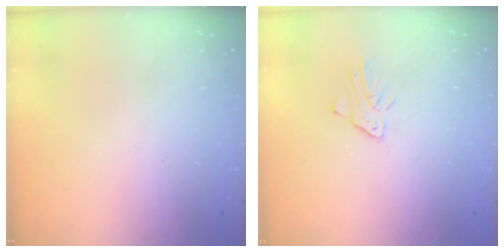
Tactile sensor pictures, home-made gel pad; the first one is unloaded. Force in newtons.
{"total": 1.2, "press": 1.2, "slide": 0.1}